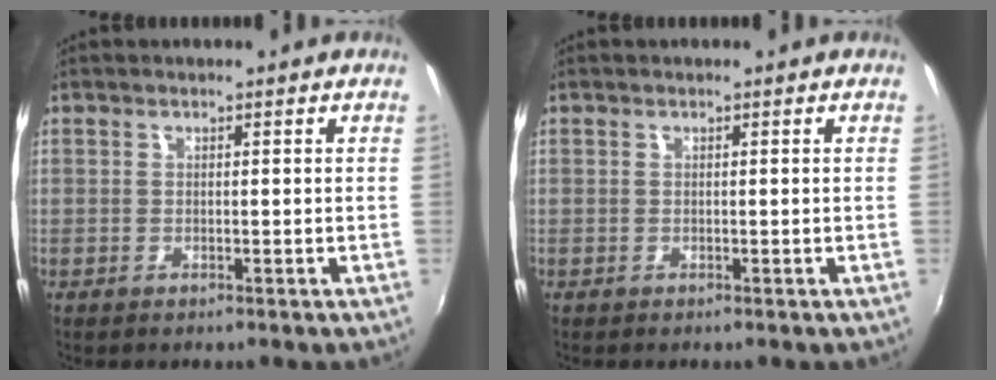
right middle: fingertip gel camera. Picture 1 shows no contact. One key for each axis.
{"total": 0.0}